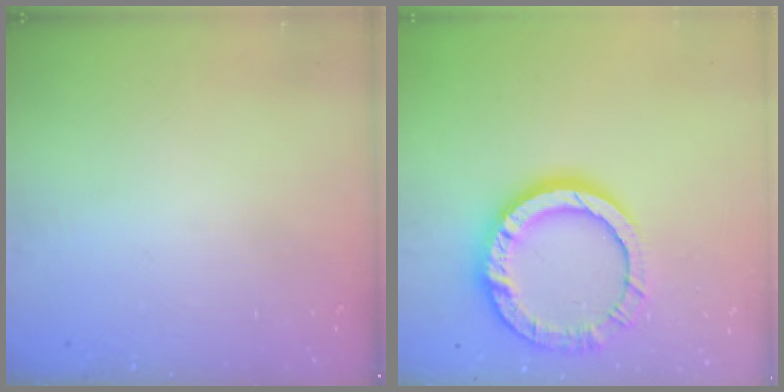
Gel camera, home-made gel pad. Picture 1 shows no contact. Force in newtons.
{"total": 16.2, "press": 16.2, "slide": 1.4}